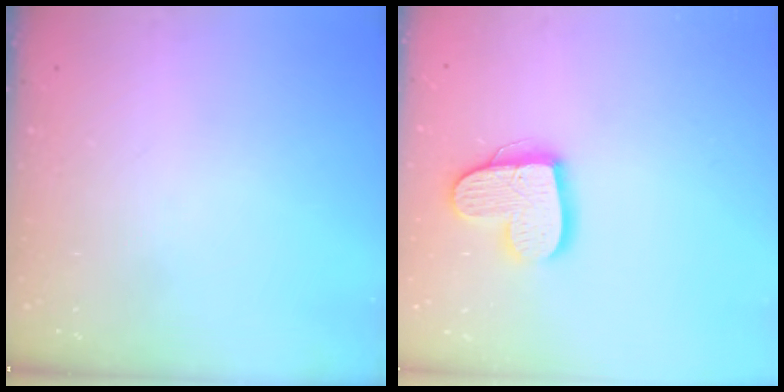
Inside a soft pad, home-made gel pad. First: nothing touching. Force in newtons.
{"total": 15.0, "press": 14.9, "slide": 1.1}